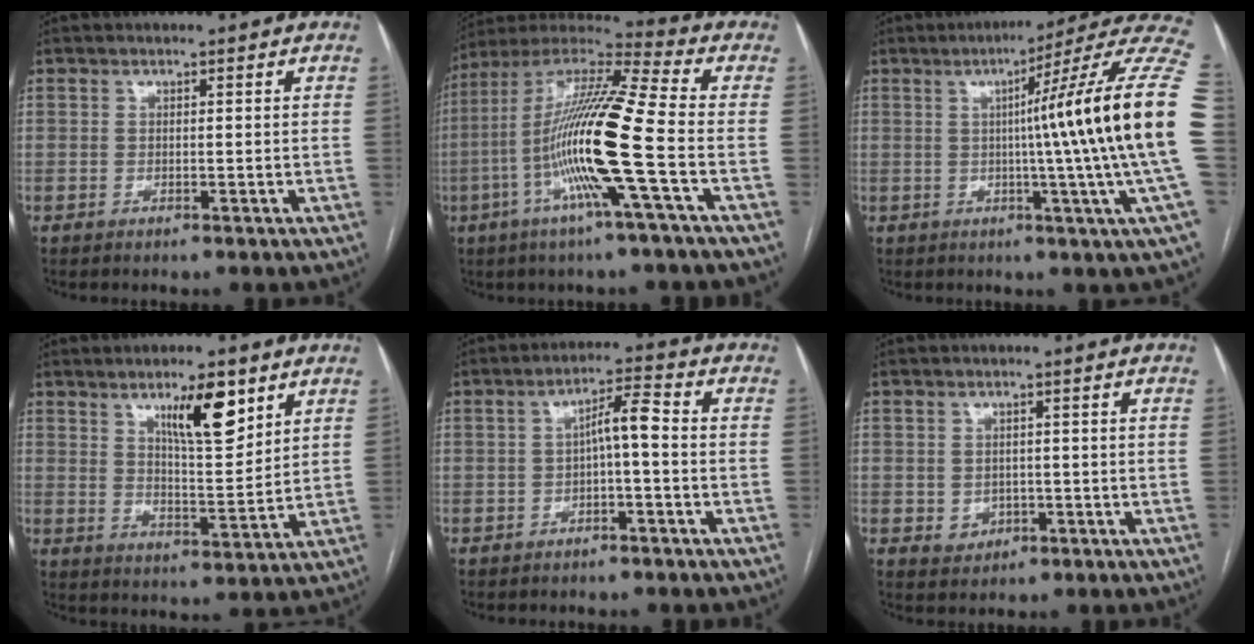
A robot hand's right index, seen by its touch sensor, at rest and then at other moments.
{"total": 17.9, "force": [-4.6, -0.6, 17.3], "torque": [-0.340, -0.003, -0.099]}
{"total": 20.8, "force": [0.6, -3.0, 20.6], "torque": [-0.212, 0.013, -0.011]}
{"total": 9.3, "force": [5.3, 2.1, 7.4], "torque": [-0.123, -0.005, 0.090]}
{"total": 4.6, "force": [-0.6, 0.7, 4.5], "torque": [-0.074, 0.021, -0.008]}
{"total": 2.9, "force": [-0.5, 2.7, 0.9], "torque": [-0.009, 0.004, 0.003]}